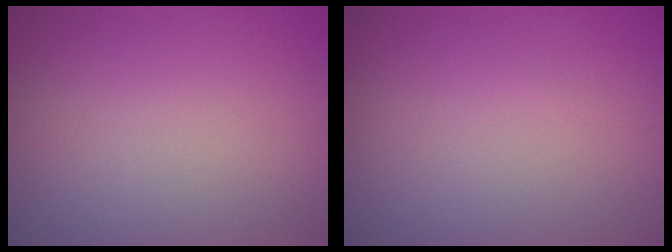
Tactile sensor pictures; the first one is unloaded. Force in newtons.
{"total": 0.0}